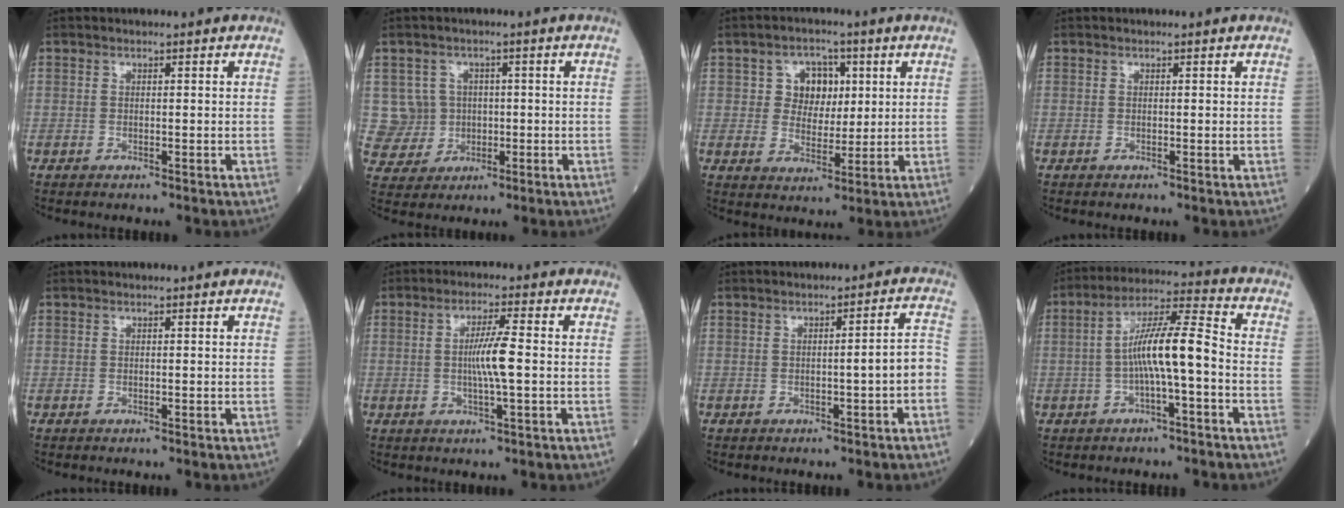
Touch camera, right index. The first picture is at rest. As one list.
[{"total": 5.9, "force": [0.9, 5.8, 0.0], "torque": [0.002, 0.016, 0.025]}, {"total": 6.1, "force": [1.8, 4.9, 3.1], "torque": [-0.045, 0.014, 0.034]}, {"total": 0.0}, {"total": 0.0}, {"total": 5.4, "force": [-0.2, 0.0, 5.4], "torque": [-0.100, -0.001, -0.006]}, {"total": 3.7, "force": [-1.2, 0.0, 3.6], "torque": [-0.044, 0.011, -0.018]}, {"total": 9.6, "force": [-1.7, 0.9, 9.4], "torque": [-0.172, 0.026, -0.034]}]